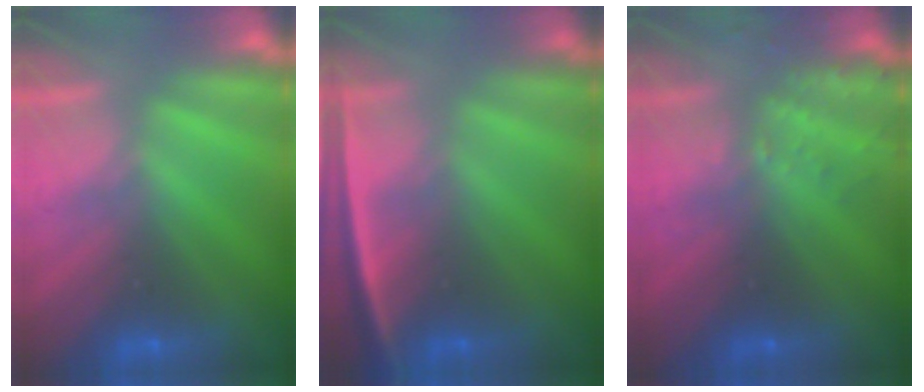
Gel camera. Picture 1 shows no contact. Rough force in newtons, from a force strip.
{"total": 2.4}
{"total": 3.5}